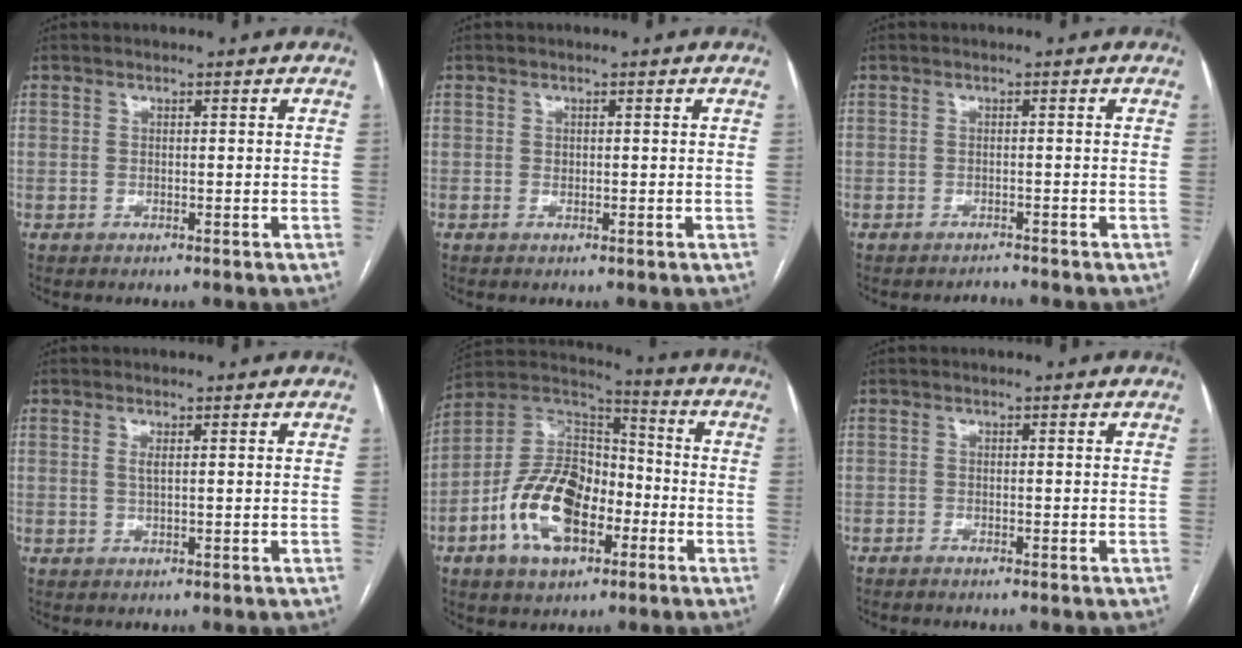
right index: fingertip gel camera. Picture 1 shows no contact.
{"total": 0.7, "force": [0.0, 0.5, 0.4], "torque": [-0.009, -0.004, 0.001]}
{"total": 1.1, "force": [-1.1, -0.2, -0.2], "torque": [0.007, -0.006, -0.012]}
{"total": 1.1, "force": [0.4, 0.1, 1.0], "torque": [-0.027, -0.001, 0.008]}
{"total": 16.1, "force": [-5.7, 8.8, 12.2], "torque": [-0.248, 0.018, -0.099]}
{"total": 0.8, "force": [-0.7, -0.1, 0.3], "torque": [-0.003, 0.000, -0.012]}